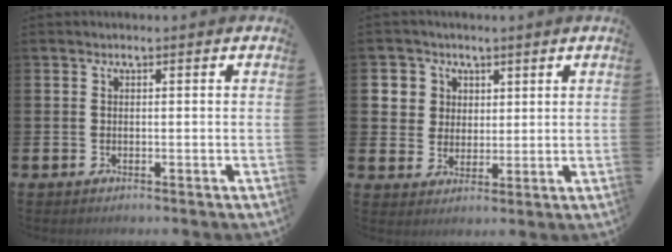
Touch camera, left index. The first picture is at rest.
{"total": 5.2, "force": [2.7, 4.4, 0.2], "torque": [-0.022, 0.006, 0.050]}